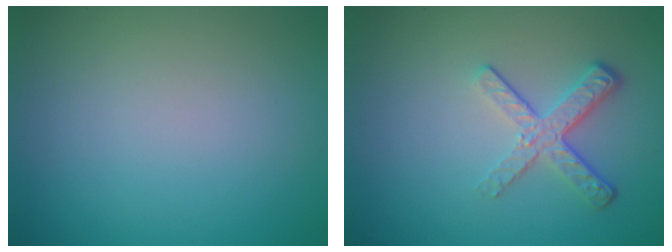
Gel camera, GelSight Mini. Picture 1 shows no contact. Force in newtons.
{"total": 3.5, "press": 2.6, "slide": 2.4}